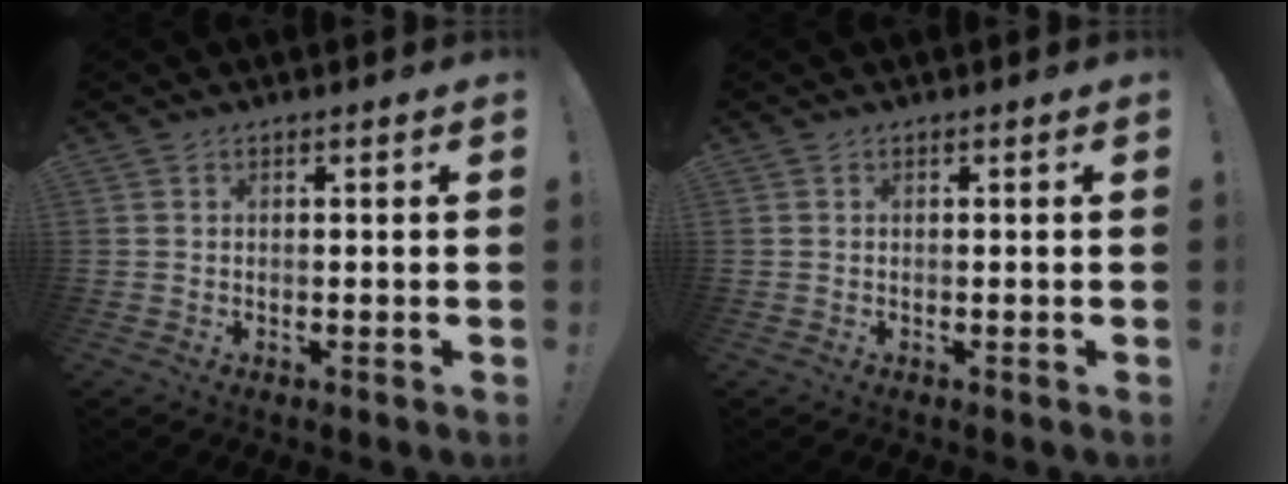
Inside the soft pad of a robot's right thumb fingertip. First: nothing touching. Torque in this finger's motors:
{"motor_torque": [-0.07, -0.01, 0.00, 0.00, 0.00]}